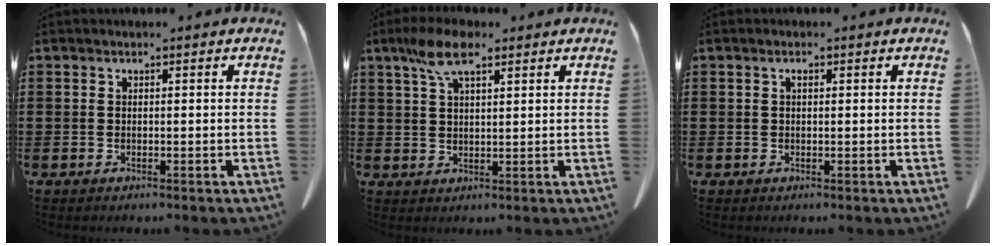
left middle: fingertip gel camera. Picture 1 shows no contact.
{"total": 6.3, "force": [3.5, 2.2, 4.8], "torque": [-0.104, 0.007, 0.062]}
{"total": 0.9, "force": [0.2, 0.3, 0.8], "torque": [-0.016, 0.001, 0.004]}